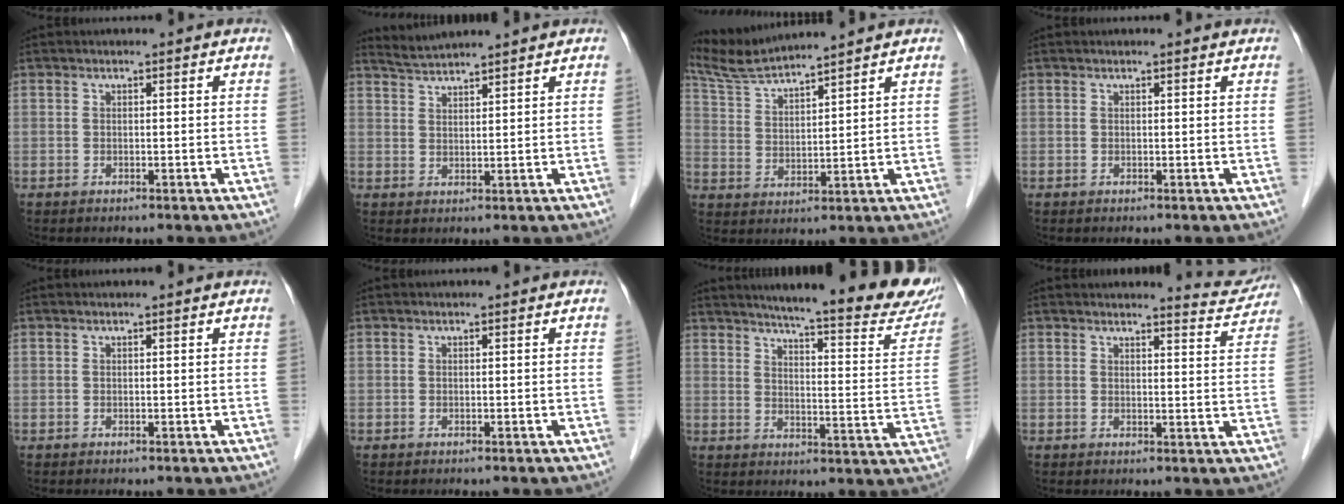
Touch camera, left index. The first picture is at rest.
{"total": 4.2, "force": [4.0, -0.7, 0.8], "torque": [-0.020, 0.021, 0.078]}
{"total": 8.7, "force": [8.2, -1.4, 2.4], "torque": [-0.062, 0.020, 0.166]}
{"total": 0.8, "force": [0.8, 0.0, 0.2], "torque": [-0.012, 0.002, 0.010]}
{"total": 0.0}
{"total": 0.0}
{"total": 23.3, "force": [20.2, 1.9, 11.4], "torque": [-0.157, -0.066, 0.242]}
{"total": 4.9, "force": [4.8, 0.2, -0.1], "torque": [-0.003, -0.029, 0.044]}